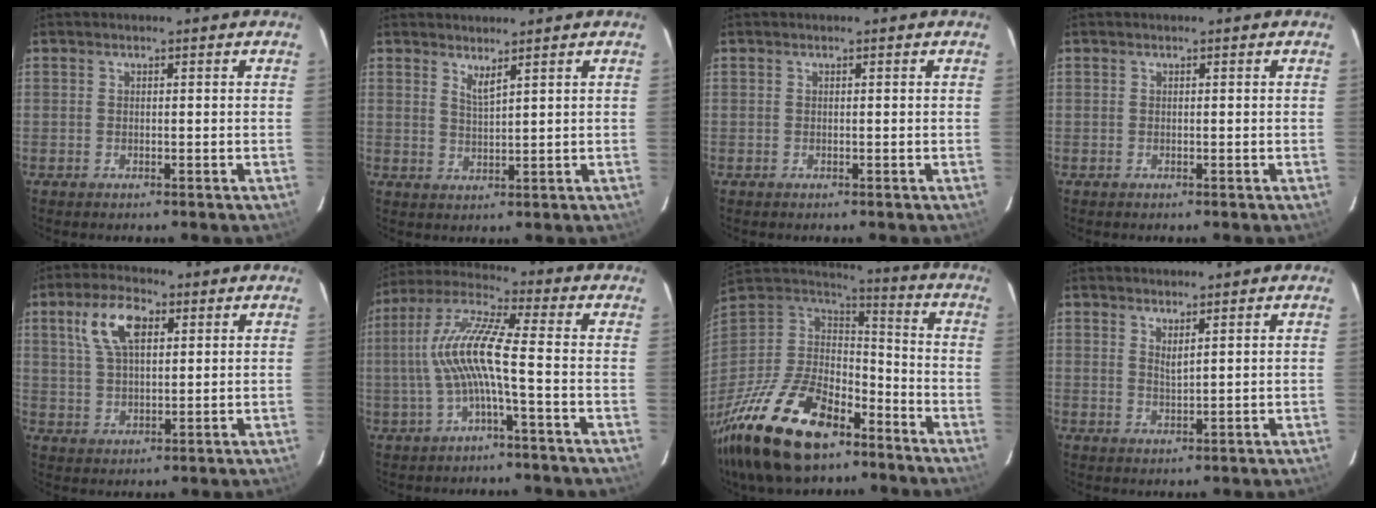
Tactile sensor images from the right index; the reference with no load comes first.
{"total": 2.4, "force": [1.9, 0.0, 1.4], "torque": [-0.026, -0.005, 0.032]}
{"total": 0.0}
{"total": 0.0}
{"total": 9.1, "force": [3.7, 4.3, 7.1], "torque": [-0.140, 0.019, 0.073]}
{"total": 10.5, "force": [-1.8, 0.4, 10.4], "torque": [-0.217, 0.012, -0.031]}
{"total": 29.1, "force": [-18.9, 14.1, 17.0], "torque": [-0.368, -0.026, -0.316]}
{"total": 2.1, "force": [1.6, 0.2, 1.4], "torque": [-0.026, -0.003, 0.026]}